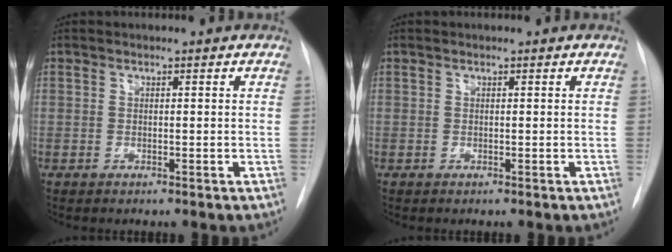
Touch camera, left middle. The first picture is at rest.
{"total": 0.0}